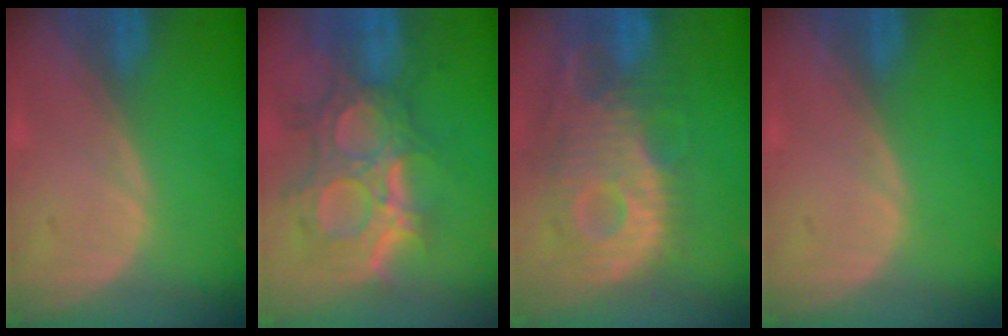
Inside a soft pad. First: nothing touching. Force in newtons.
{"total": 11.9, "press": 10.7, "slide": 5.2}
{"total": 11.8, "press": 10.6, "slide": 5.3}
{"total": 0.0}